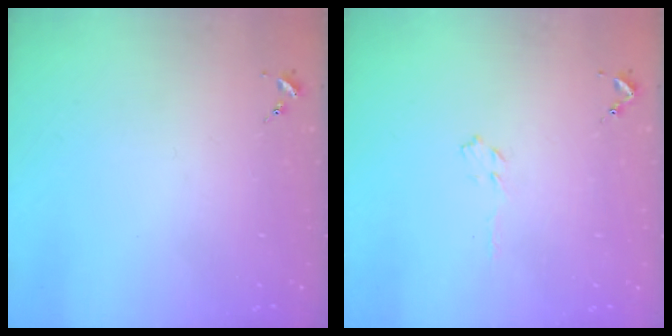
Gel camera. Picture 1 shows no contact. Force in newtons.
{"total": 3.5, "press": 3.4, "slide": 0.5}